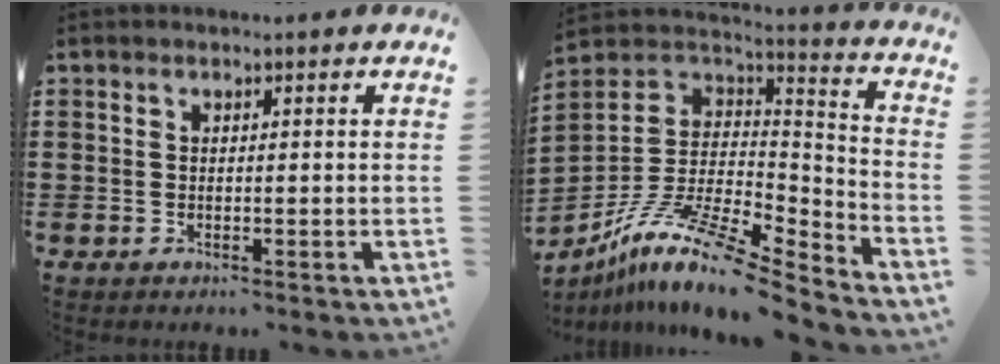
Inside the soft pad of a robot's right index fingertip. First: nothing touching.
{"total": 13.0, "force": [-9.0, 2.7, 8.9], "torque": [-0.177, 0.011, -0.174]}